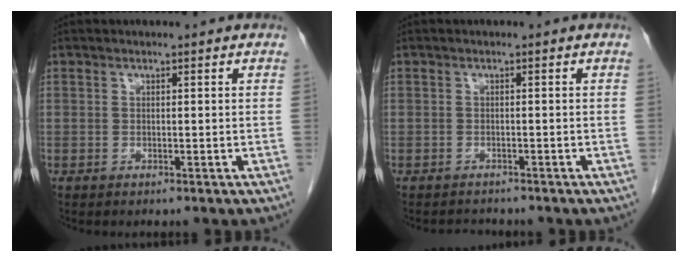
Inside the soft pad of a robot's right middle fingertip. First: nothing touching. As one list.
[{"total": 1.5, "force": [-1.4, 0.3, -0.2], "torque": [0.001, -0.006, -0.020]}]